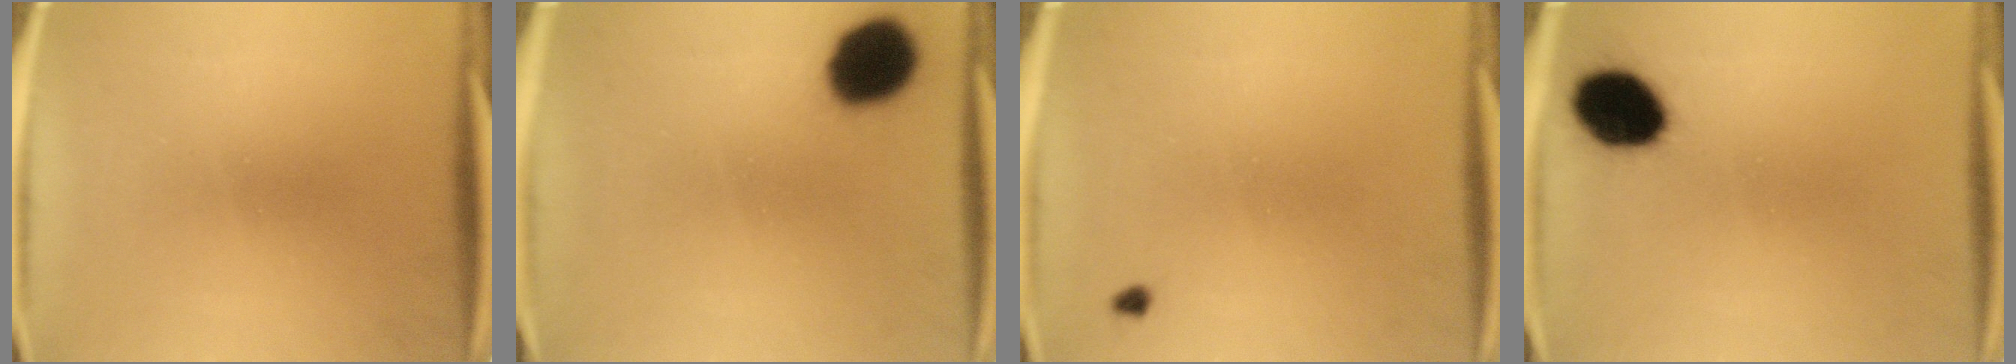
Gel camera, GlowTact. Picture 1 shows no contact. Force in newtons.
{"total": 13.0}
{"total": 0.7}
{"total": 12.0}